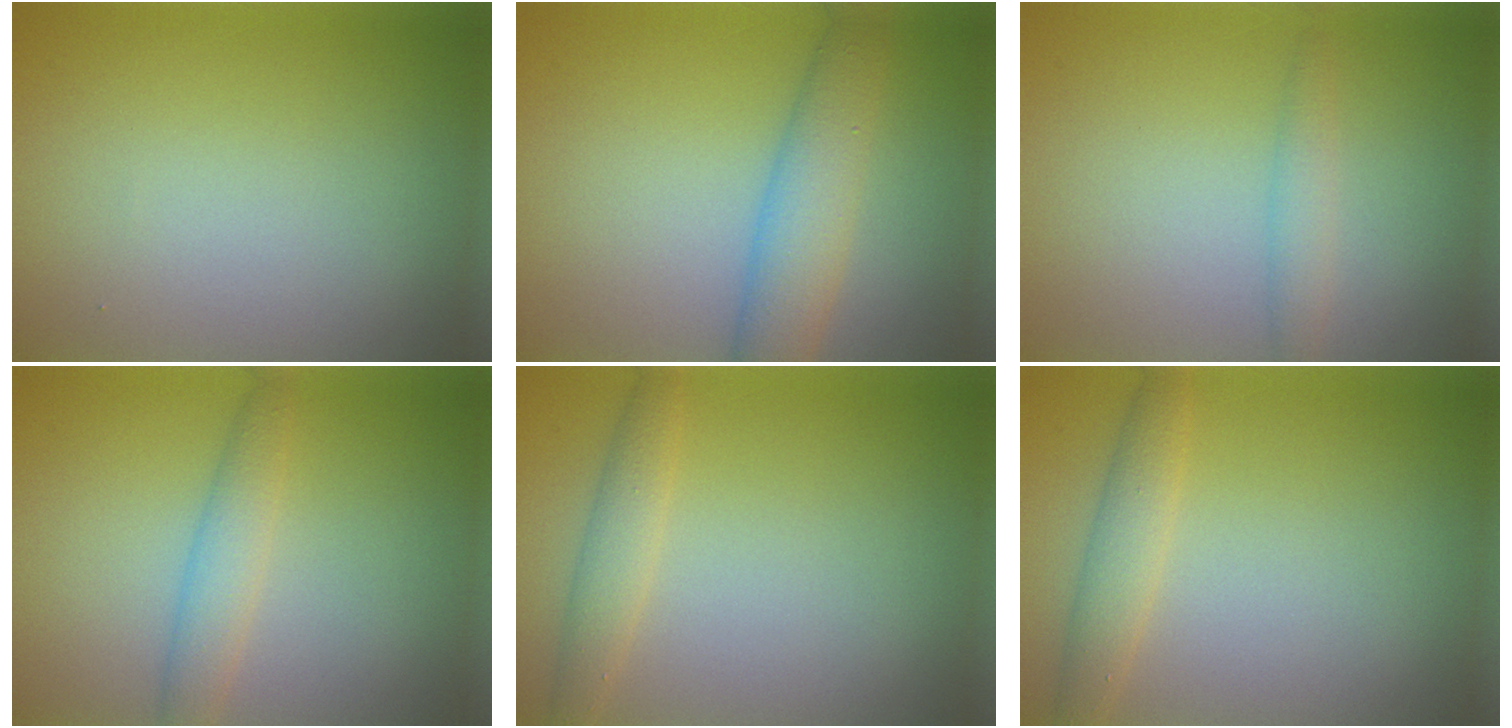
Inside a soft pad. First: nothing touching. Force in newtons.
{"total": 4.7, "press": 4.7, "slide": 0.1}
{"total": 1.5, "press": 1.5, "slide": 0.2}
{"total": 2.6, "press": 2.6, "slide": 0.0}
{"total": 2.2, "press": 2.2, "slide": 0.0}
{"total": 1.9, "press": 1.9, "slide": 0.1}